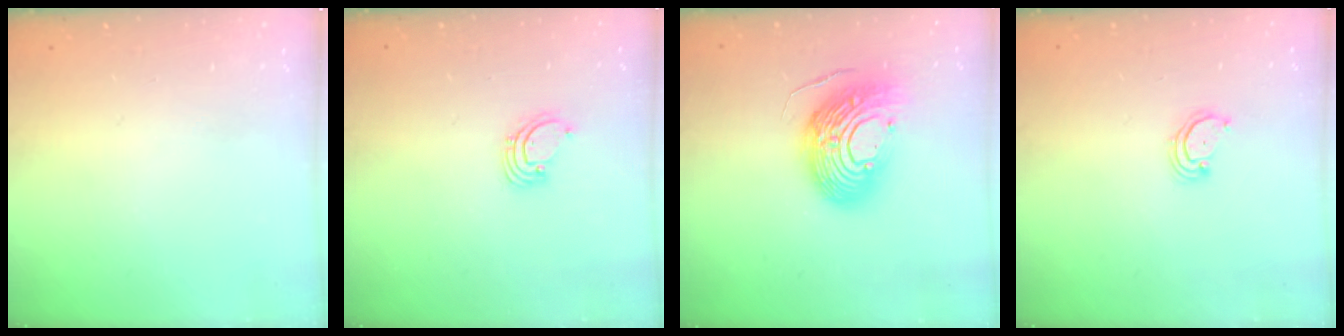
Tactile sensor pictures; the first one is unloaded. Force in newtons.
{"total": 1.4, "press": 1.4, "slide": 0.1}
{"total": 17.0, "press": 16.9, "slide": 1.5}
{"total": 2.3, "press": 2.2, "slide": 0.2}